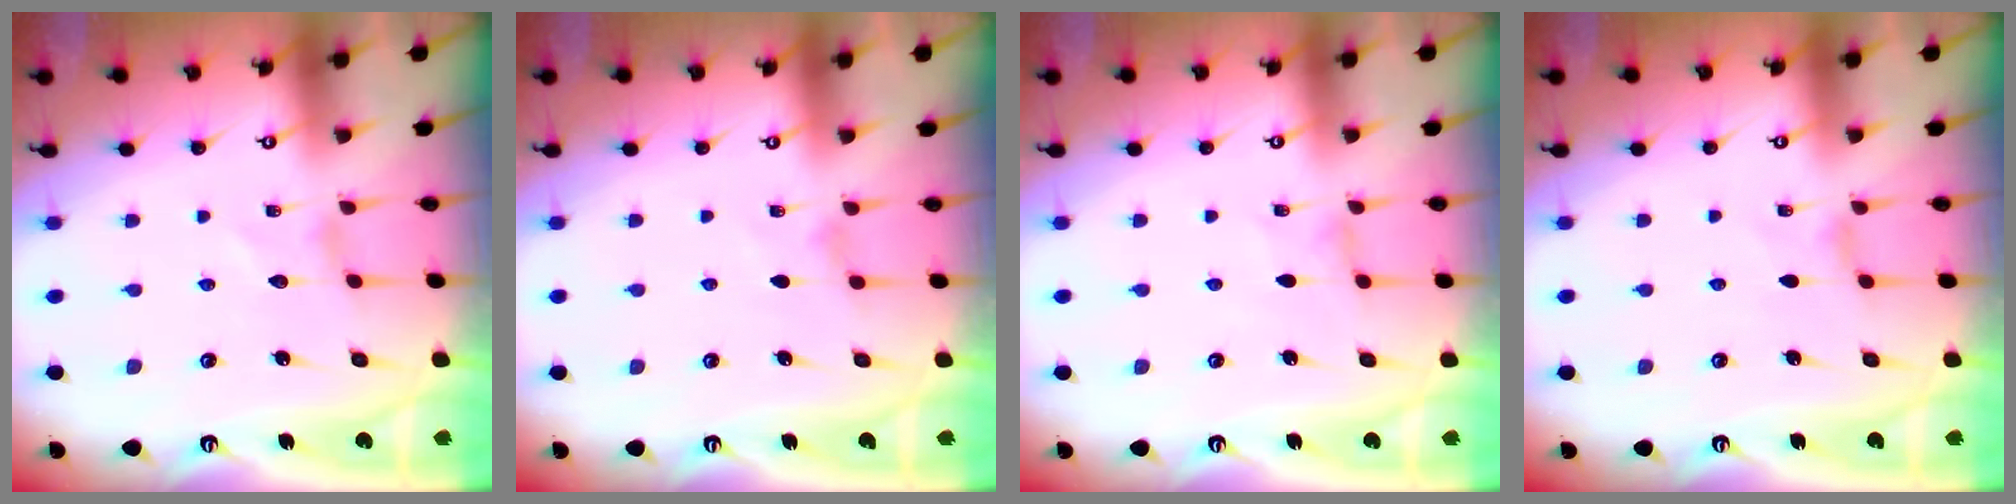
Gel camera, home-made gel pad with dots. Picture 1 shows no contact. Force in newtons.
{"total": 1.5, "press": 1.5, "slide": 0.3}
{"total": 0.0}
{"total": 0.0}